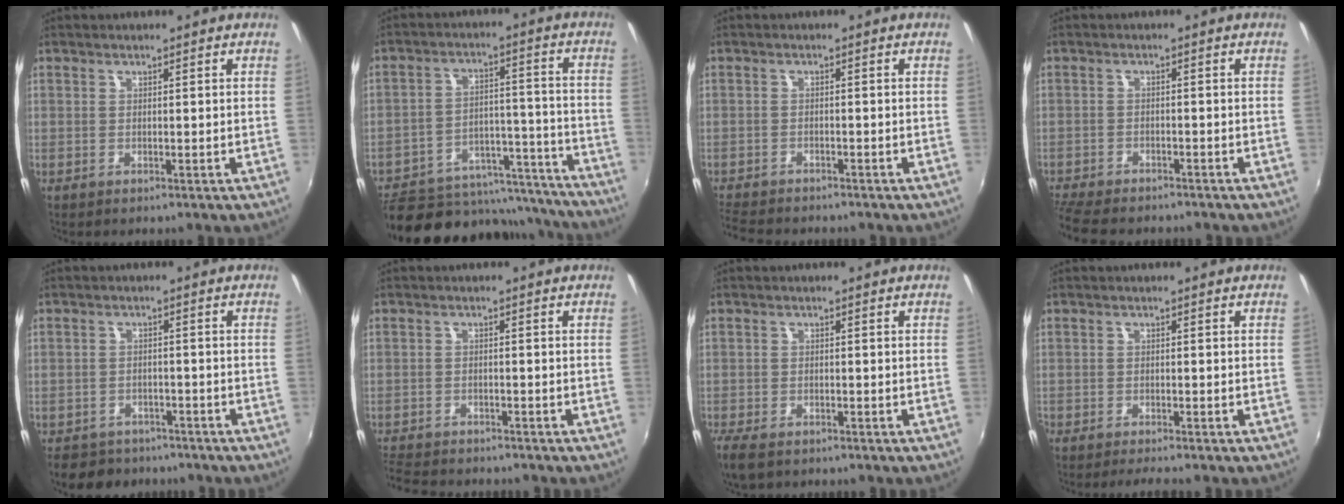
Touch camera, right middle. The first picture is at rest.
{"total": 21.3, "force": [-17.0, 10.2, 7.8], "torque": [-0.154, 0.034, -0.204]}
{"total": 7.0, "force": [-6.5, 1.4, 2.2], "torque": [-0.069, -0.023, -0.113]}
{"total": 9.5, "force": [-8.5, 2.5, 3.5], "torque": [-0.100, -0.025, -0.143]}
{"total": 7.9, "force": [-6.3, 4.4, 1.9], "torque": [-0.051, 0.006, -0.095]}
{"total": 8.0, "force": [-7.4, 1.9, 2.3], "torque": [-0.076, -0.018, -0.128]}
{"total": 4.8, "force": [-3.6, 1.9, 2.5], "torque": [-0.064, -0.020, -0.071]}
{"total": 2.7, "force": [-2.5, -0.2, 1.0], "torque": [-0.027, -0.010, -0.045]}